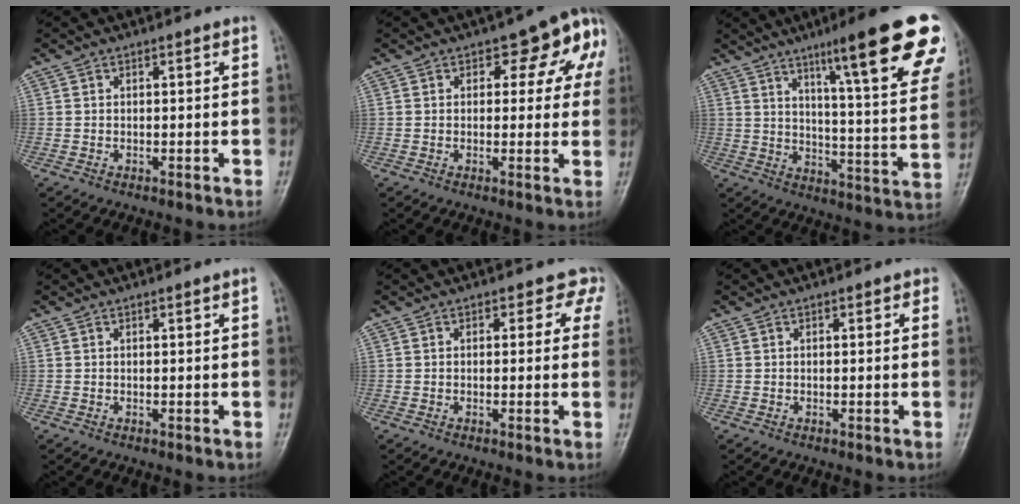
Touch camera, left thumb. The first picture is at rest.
{"total": 8.7, "force": [3.7, 5.2, 5.9], "torque": [-0.015, -0.003, 0.036]}
{"total": 23.7, "force": [13.7, 3.4, 19.1], "torque": [-0.236, -0.047, 0.190]}
{"total": 0.5, "force": [0.2, 0.1, 0.5], "torque": [-0.008, 0.001, 0.003]}
{"total": 3.9, "force": [2.0, 2.8, 1.8], "torque": [0.021, -0.004, 0.007]}
{"total": 1.3, "force": [0.5, 0.7, 1.0], "torque": [-0.008, 0.001, 0.004]}